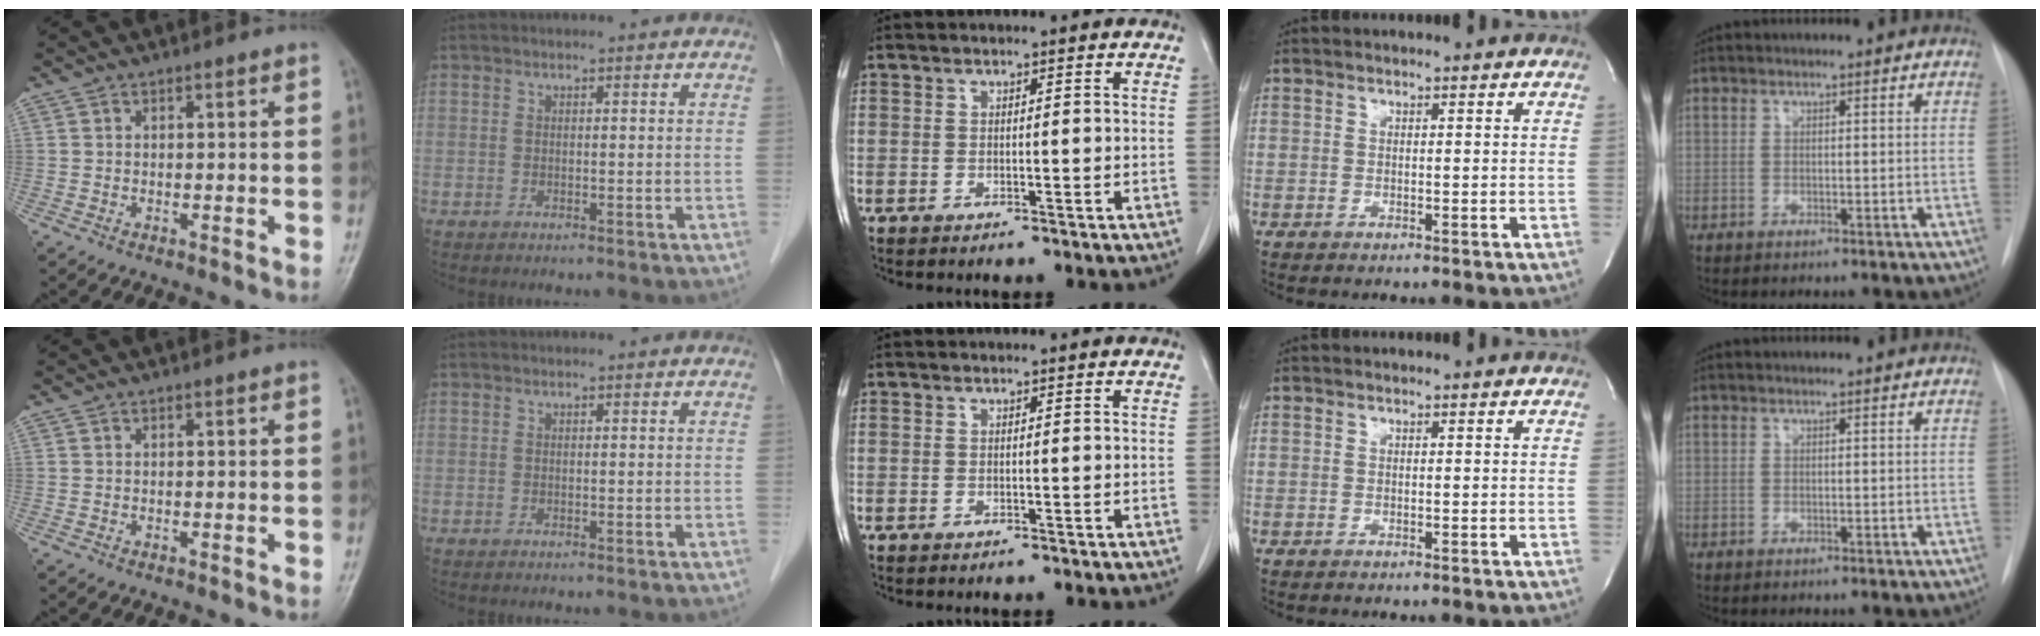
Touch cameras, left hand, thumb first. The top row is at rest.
{}